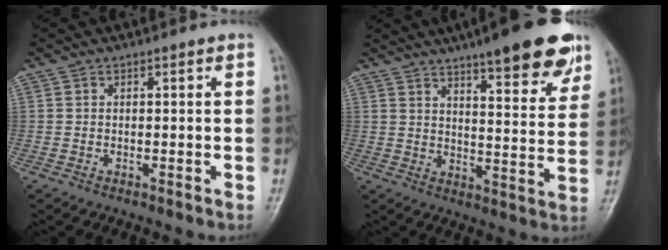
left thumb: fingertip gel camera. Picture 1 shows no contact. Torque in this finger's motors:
{"motor_torque": [0.50, 0.39, 1.43, -1.34, 0.04]}